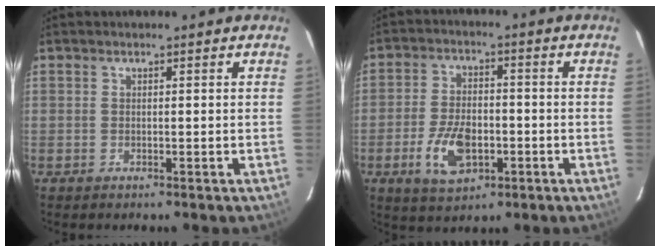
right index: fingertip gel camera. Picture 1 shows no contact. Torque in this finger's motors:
{"motor_torque": [0.03, -0.11, 0.16, 0.04]}